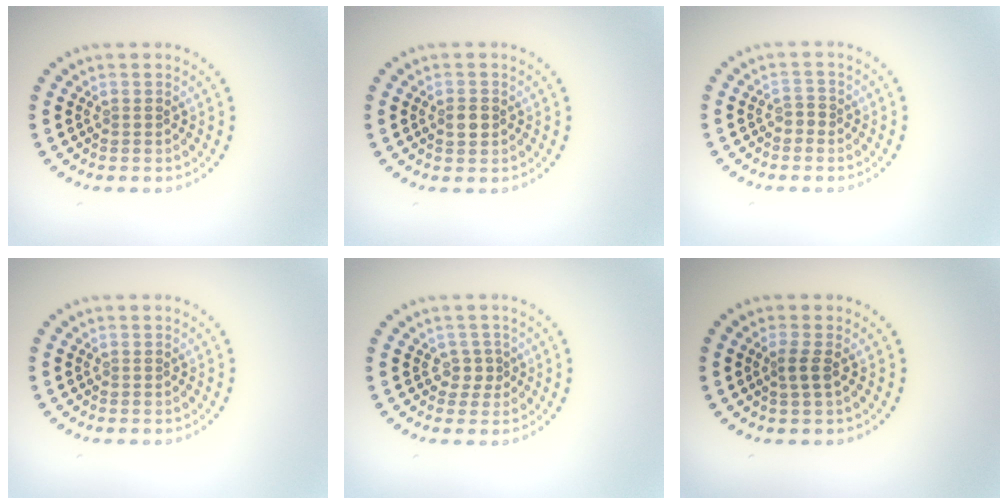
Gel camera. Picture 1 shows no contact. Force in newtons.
{"total": 1.5, "press": 1.5, "slide": 0.3}
{"total": 1.0, "press": 0.8, "slide": 0.6}
{"total": 0.0}
{"total": 1.5, "press": 1.2, "slide": 0.9}
{"total": 1.5, "press": 1.3, "slide": 0.8}